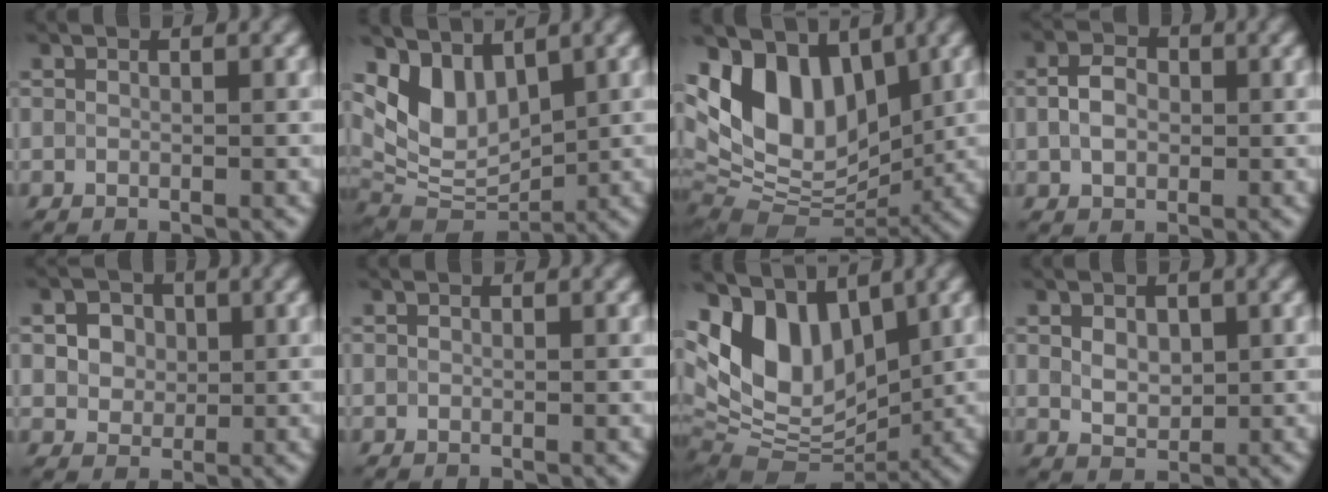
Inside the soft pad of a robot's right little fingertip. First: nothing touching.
{"total": 5.6, "force": [2.8, 3.3, 3.6], "torque": [-0.074, -0.010, 0.054]}
{"total": 11.3, "force": [3.7, 7.0, 8.1], "torque": [-0.152, 0.017, 0.054]}
{"total": 3.0, "force": [0.0, 2.1, 2.1], "torque": [-0.047, 0.007, -0.007]}
{"total": 4.9, "force": [1.6, 3.8, 2.5], "torque": [-0.052, 0.019, 0.022]}
{"total": 0.0}
{"total": 9.9, "force": [3.2, 6.1, 7.1], "torque": [-0.143, 0.010, 0.051]}
{"total": 2.4, "force": [0.6, 1.6, 1.7], "torque": [-0.037, 0.001, 0.012]}